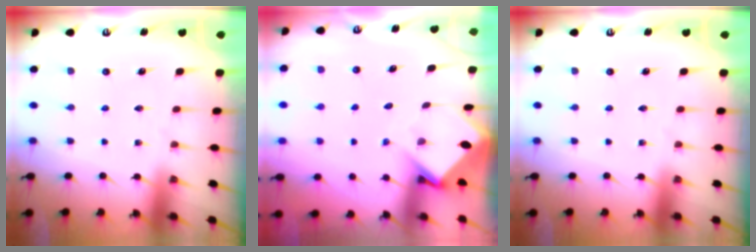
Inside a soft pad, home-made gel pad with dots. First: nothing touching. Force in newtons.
{"total": 3.6, "press": 3.6, "slide": 0.2}
{"total": 0.0}